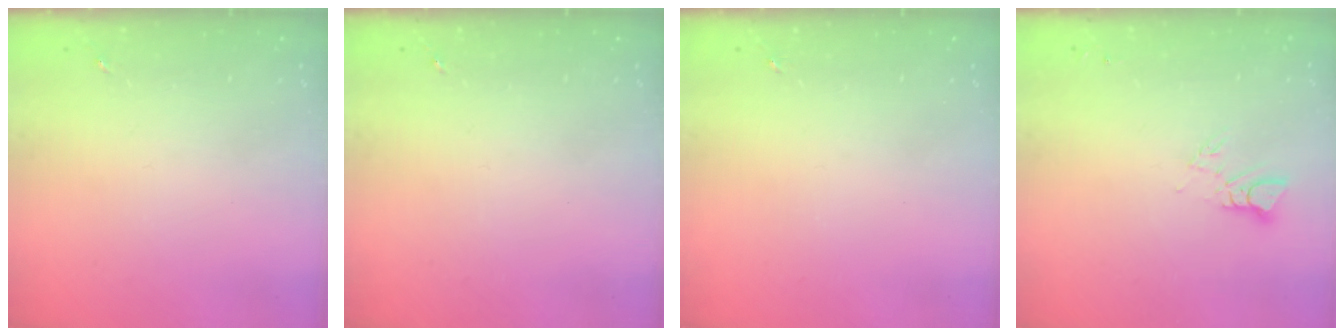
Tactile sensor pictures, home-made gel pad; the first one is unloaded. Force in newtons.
{"total": 0.0}
{"total": 0.0}
{"total": 3.6, "press": 3.6, "slide": 0.2}